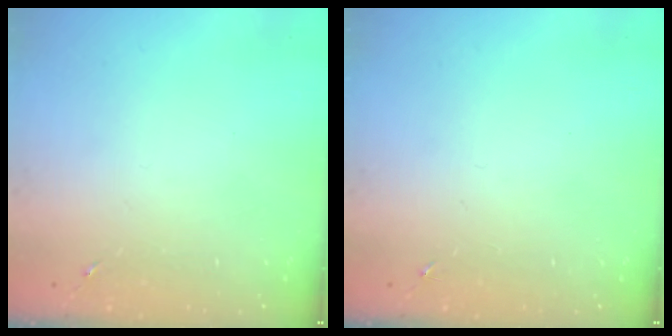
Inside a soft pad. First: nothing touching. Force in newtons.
{"total": 0.0}